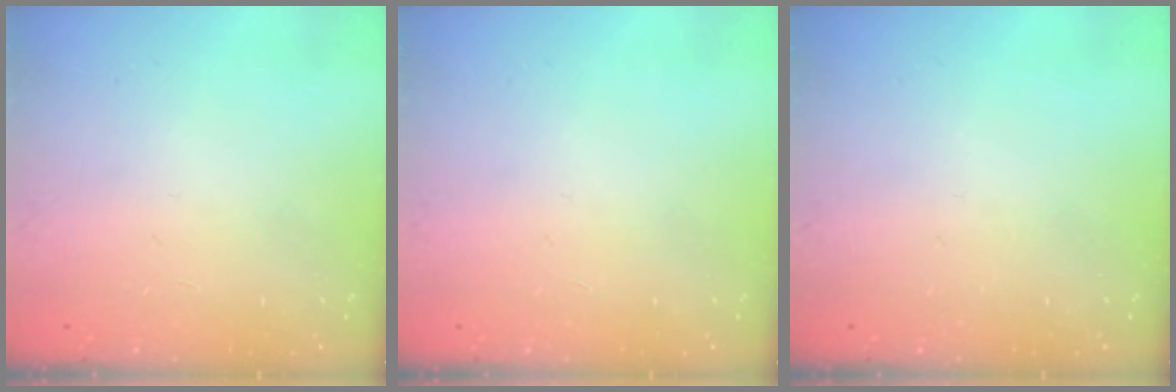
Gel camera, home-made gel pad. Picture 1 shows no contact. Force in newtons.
{"total": 0.0}
{"total": 0.0}